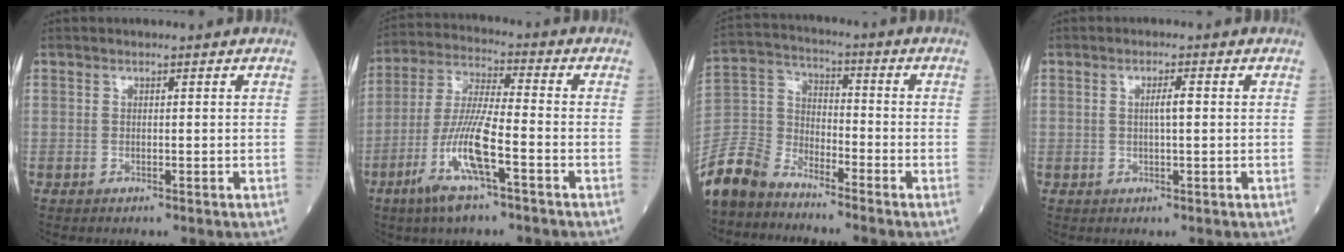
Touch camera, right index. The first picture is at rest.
{"total": 11.3, "force": [-5.1, 1.0, 10.0], "torque": [-0.206, -0.012, -0.100]}
{"total": 10.1, "force": [-9.1, 3.4, 2.5], "torque": [-0.066, 0.004, -0.190]}
{"total": 2.2, "force": [0.2, 0.2, 2.2], "torque": [-0.040, 0.003, 0.003]}